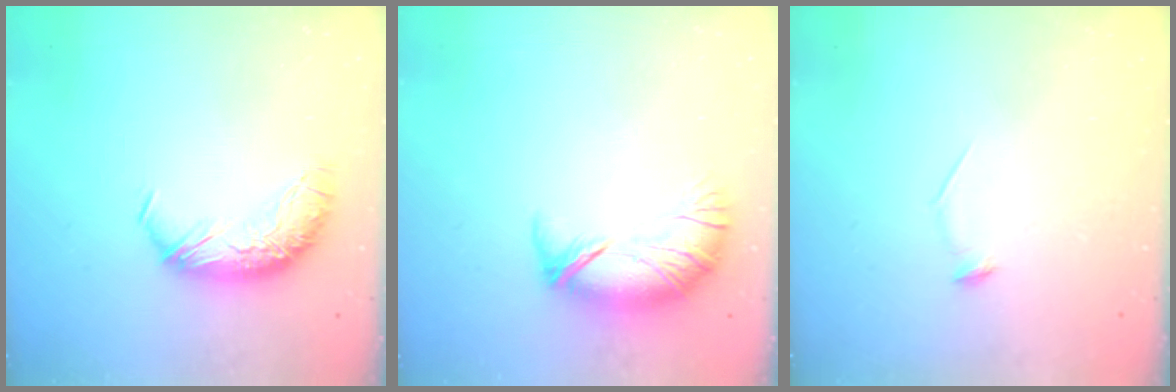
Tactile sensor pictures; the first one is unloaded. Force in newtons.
{"total": 3.1, "press": 2.3, "slide": 2.0}
{"total": 8.4, "press": 8.3, "slide": 0.9}